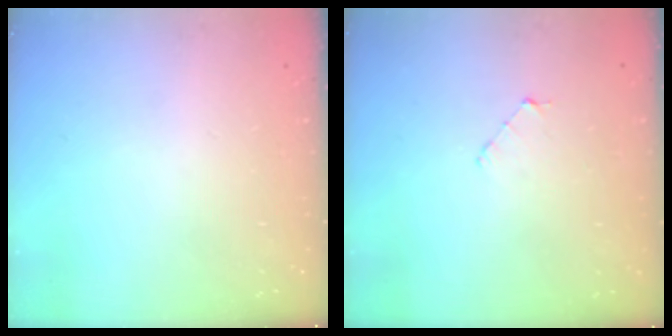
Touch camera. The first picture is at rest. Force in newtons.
{"total": 2.9, "press": 2.9, "slide": 0.3}